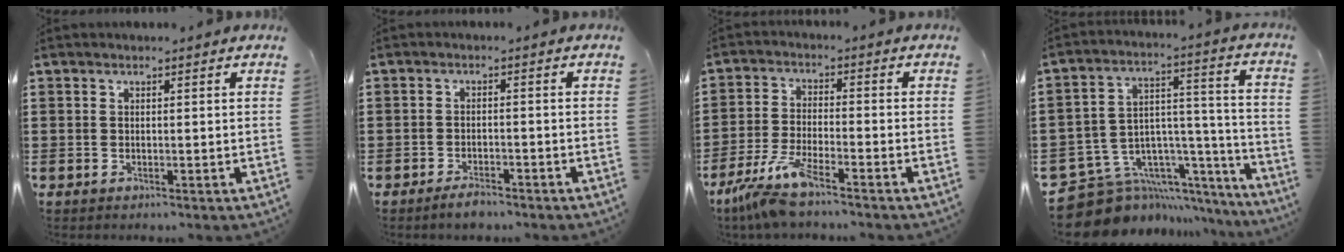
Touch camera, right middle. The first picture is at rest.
{"total": 2.5, "force": [-2.2, 0.7, 0.9], "torque": [-0.017, 0.005, -0.043]}
{"total": 7.3, "force": [-5.7, 0.6, 4.4], "torque": [-0.109, -0.020, -0.113]}
{"total": 9.6, "force": [-7.3, 5.8, 2.1], "torque": [-0.069, -0.003, -0.130]}